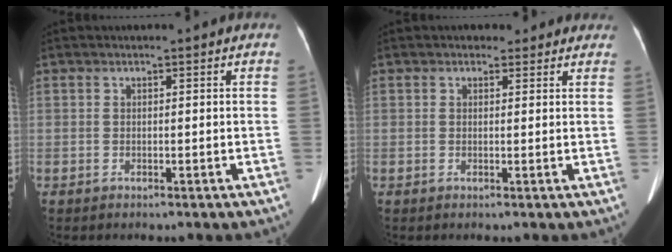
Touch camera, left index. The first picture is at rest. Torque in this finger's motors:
{"motor_torque": [0.77, -1.37, -0.06, -0.02]}